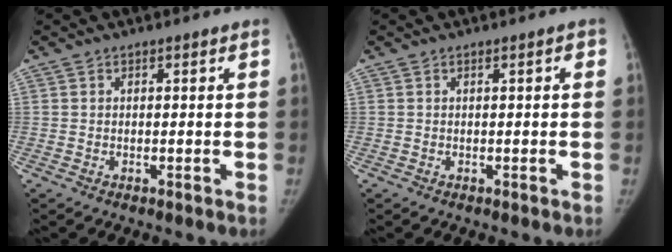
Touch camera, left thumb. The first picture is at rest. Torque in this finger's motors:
{"motor_torque": [-0.32, -0.19, 0.01, 0.53, -0.01]}